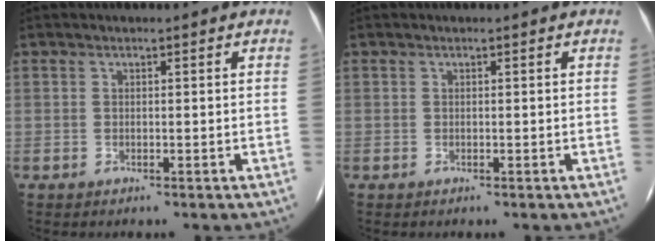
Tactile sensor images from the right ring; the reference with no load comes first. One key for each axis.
{"total": 0.0}